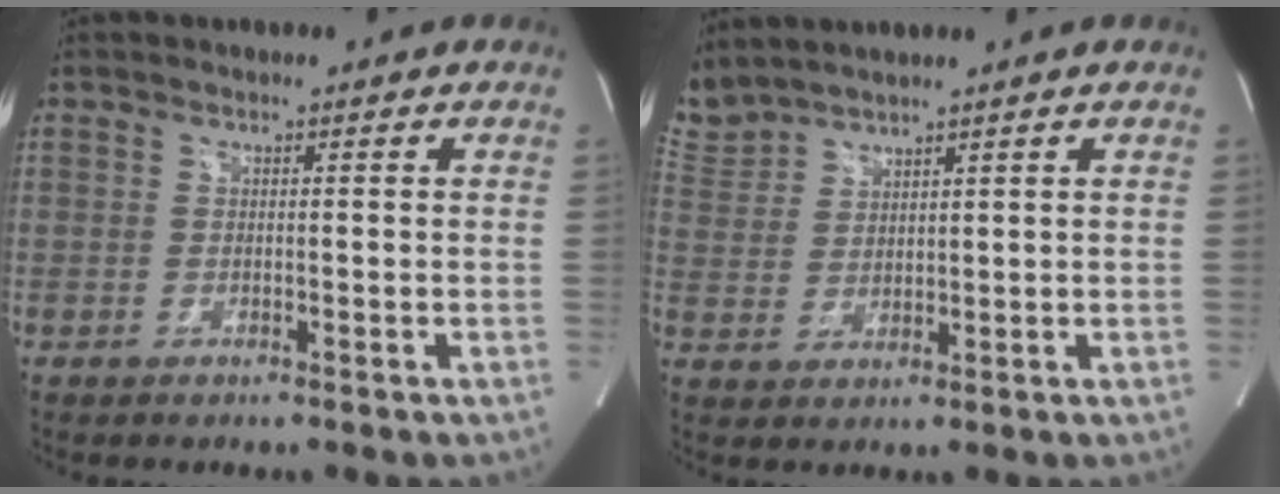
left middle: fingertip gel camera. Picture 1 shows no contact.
{"total": 5.8, "force": [5.7, 0.8, 0.7], "torque": [-0.035, 0.018, 0.128]}